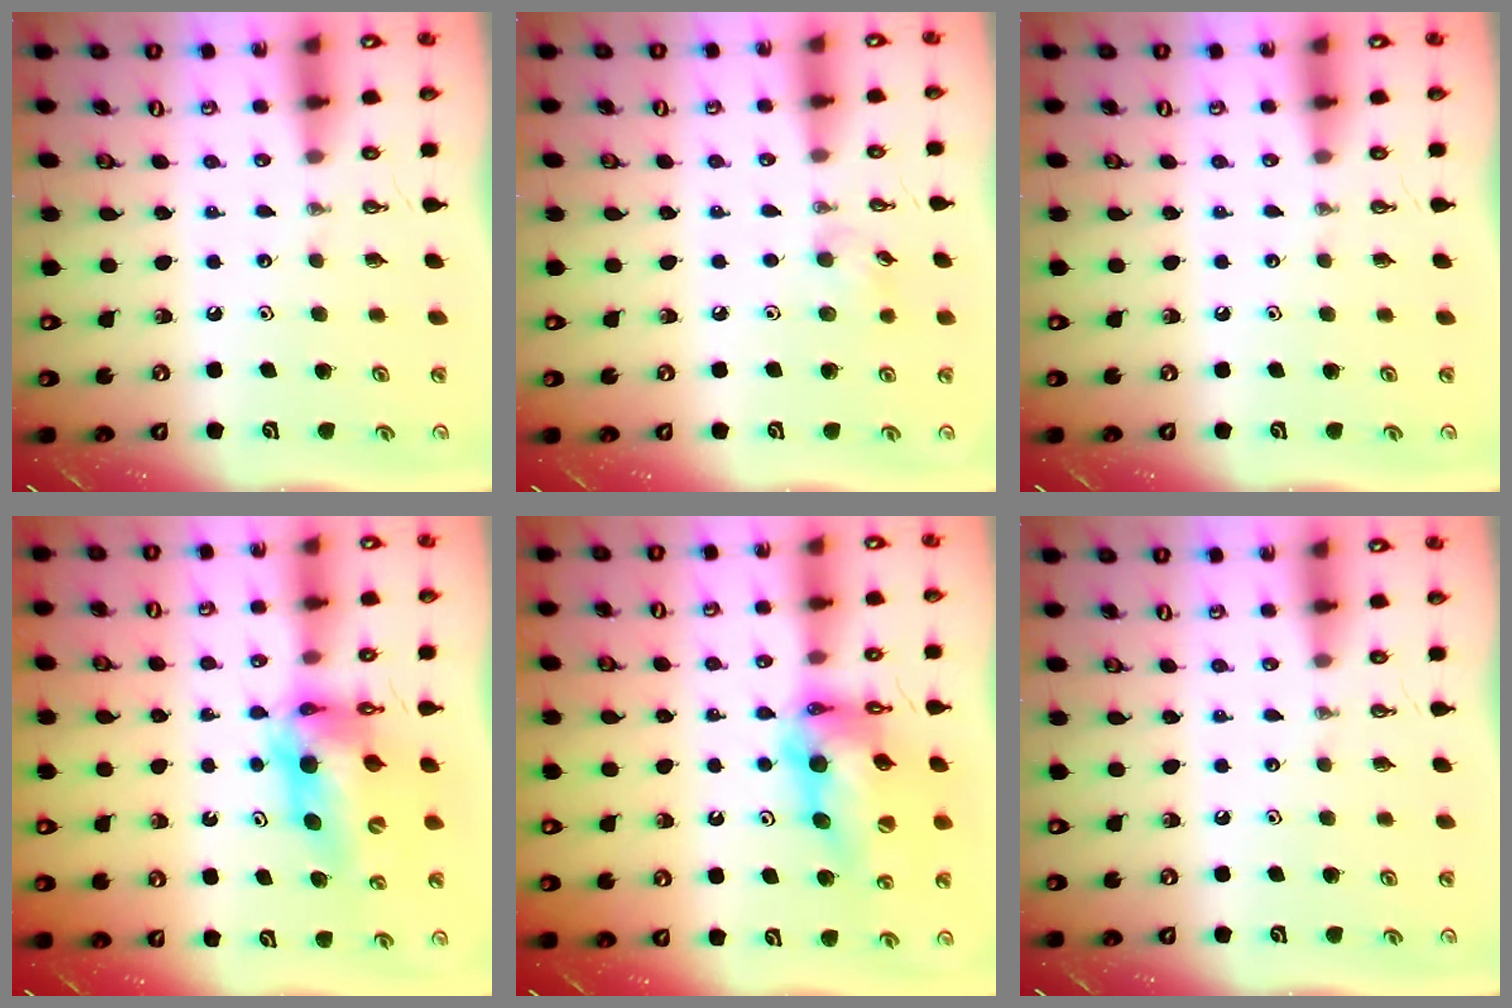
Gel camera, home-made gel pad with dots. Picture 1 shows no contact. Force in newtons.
{"total": 5.7, "press": 5.5, "slide": 1.4}
{"total": 0.0}
{"total": 11.7, "press": 11.6, "slide": 1.0}
{"total": 16.2, "press": 16.1, "slide": 1.7}
{"total": 0.0}